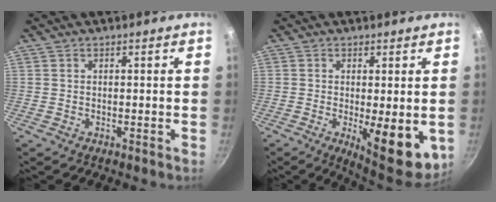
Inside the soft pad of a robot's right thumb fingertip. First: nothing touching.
{"total": 11.8, "force": [-2.5, 3.9, 10.9], "torque": [-0.141, -0.025, -0.024]}